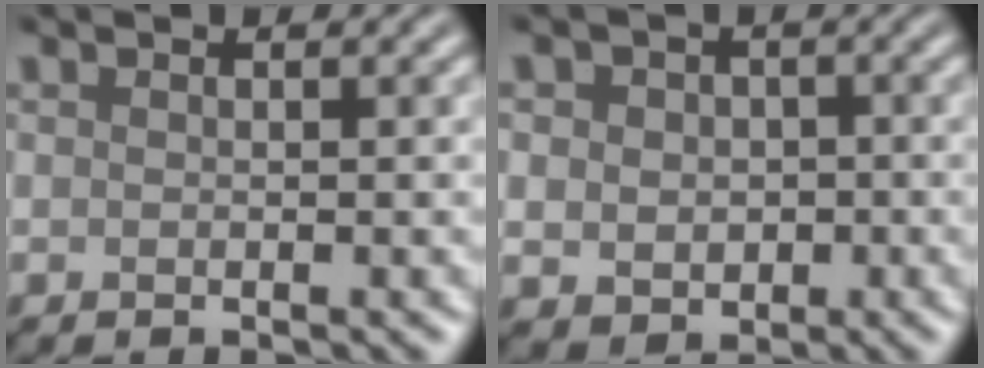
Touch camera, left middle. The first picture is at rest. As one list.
[{"total": 4.2, "force": [0.2, 3.7, 2.1], "torque": [-0.031, 0.011, -0.012]}]